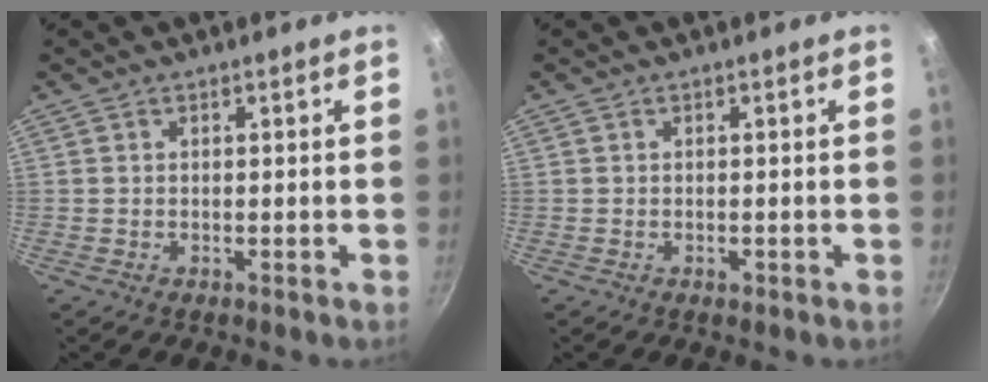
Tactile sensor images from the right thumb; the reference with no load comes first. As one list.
[{"total": 0.9, "force": [-0.4, 0.6, 0.5], "torque": [-0.007, 0.002, -0.005]}]